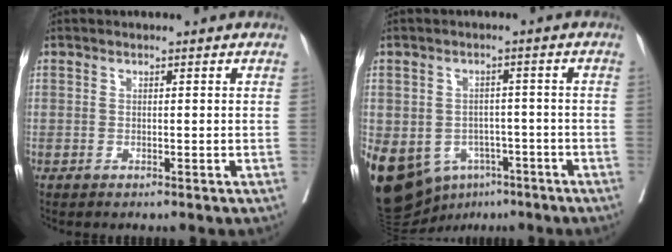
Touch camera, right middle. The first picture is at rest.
{"total": 20.8, "force": [-9.6, 15.5, 10.0], "torque": [-0.284, -0.008, -0.130]}